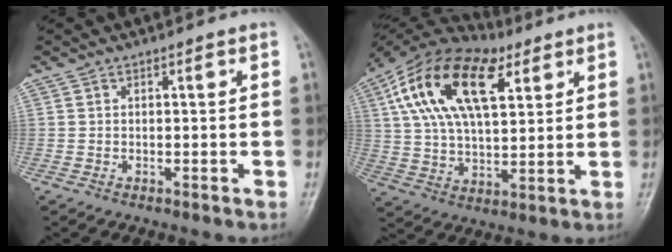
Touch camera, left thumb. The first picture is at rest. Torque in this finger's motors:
{"motor_torque": [2.35, 2.26, 1.55, -1.22, 0.22]}